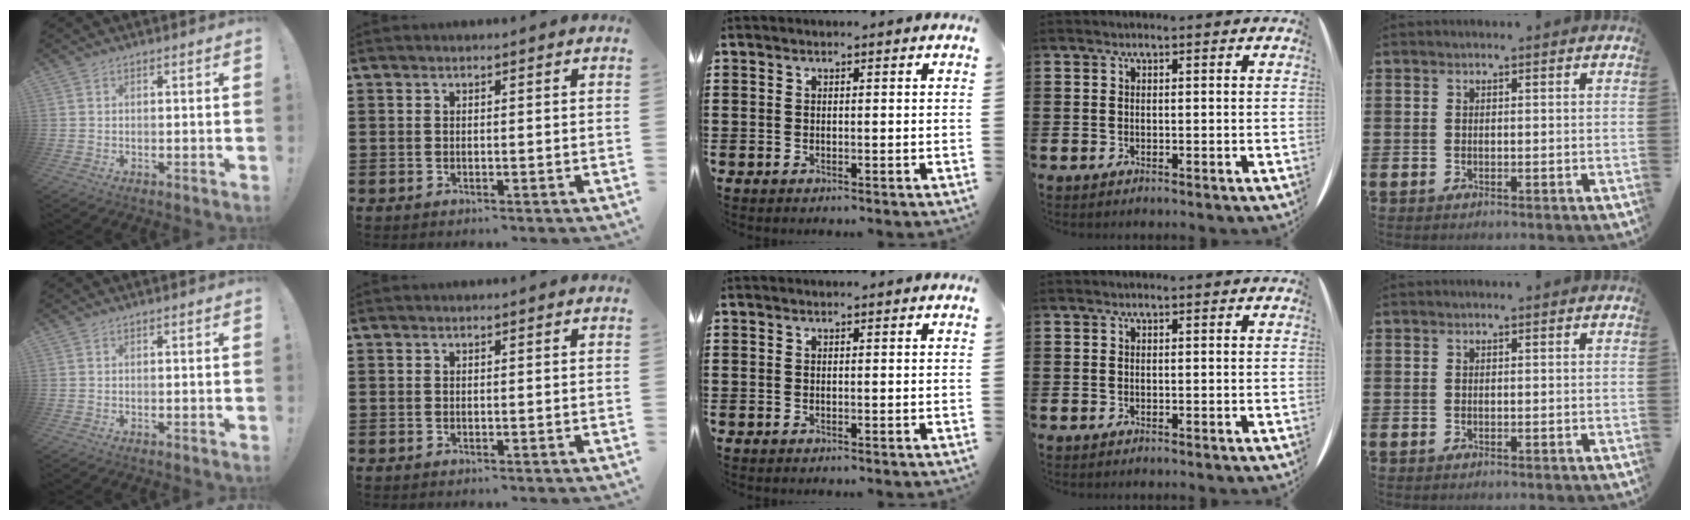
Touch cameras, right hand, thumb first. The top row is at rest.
{}